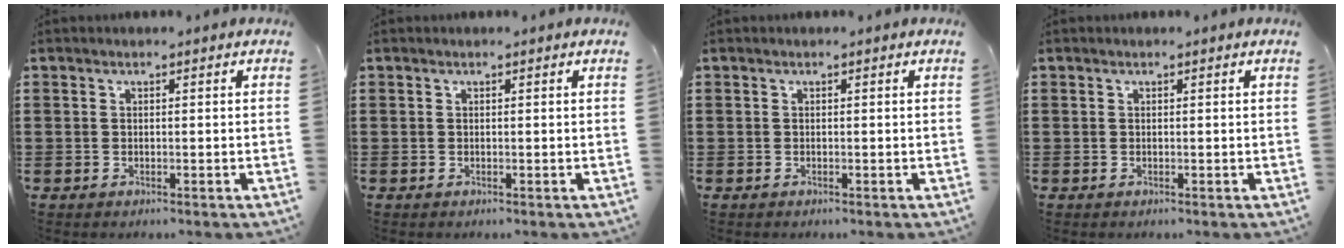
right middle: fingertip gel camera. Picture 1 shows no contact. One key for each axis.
{"total": 0.0}
{"total": 0.0}
{"total": 0.0}